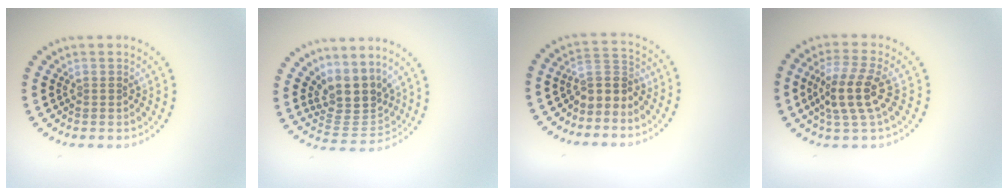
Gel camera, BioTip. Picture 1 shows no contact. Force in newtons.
{"total": 4.1, "press": 3.2, "slide": 2.5}
{"total": 2.4, "press": 2.0, "slide": 1.5}
{"total": 4.2, "press": 3.7, "slide": 2.0}